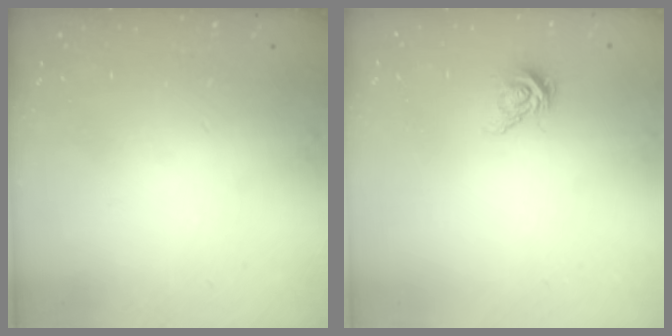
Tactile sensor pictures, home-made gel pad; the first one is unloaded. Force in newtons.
{"total": 6.7, "press": 6.7, "slide": 0.2}